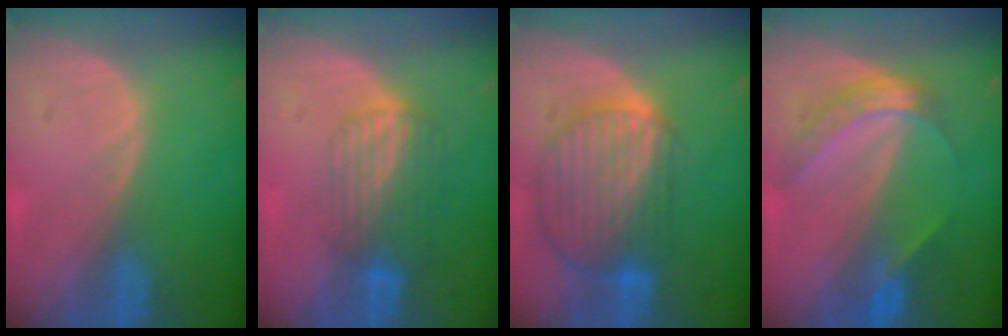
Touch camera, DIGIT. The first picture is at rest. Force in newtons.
{"total": 7.1, "press": 6.0, "slide": 3.9}
{"total": 10.4, "press": 8.9, "slide": 5.4}
{"total": 6.2, "press": 5.2, "slide": 3.3}